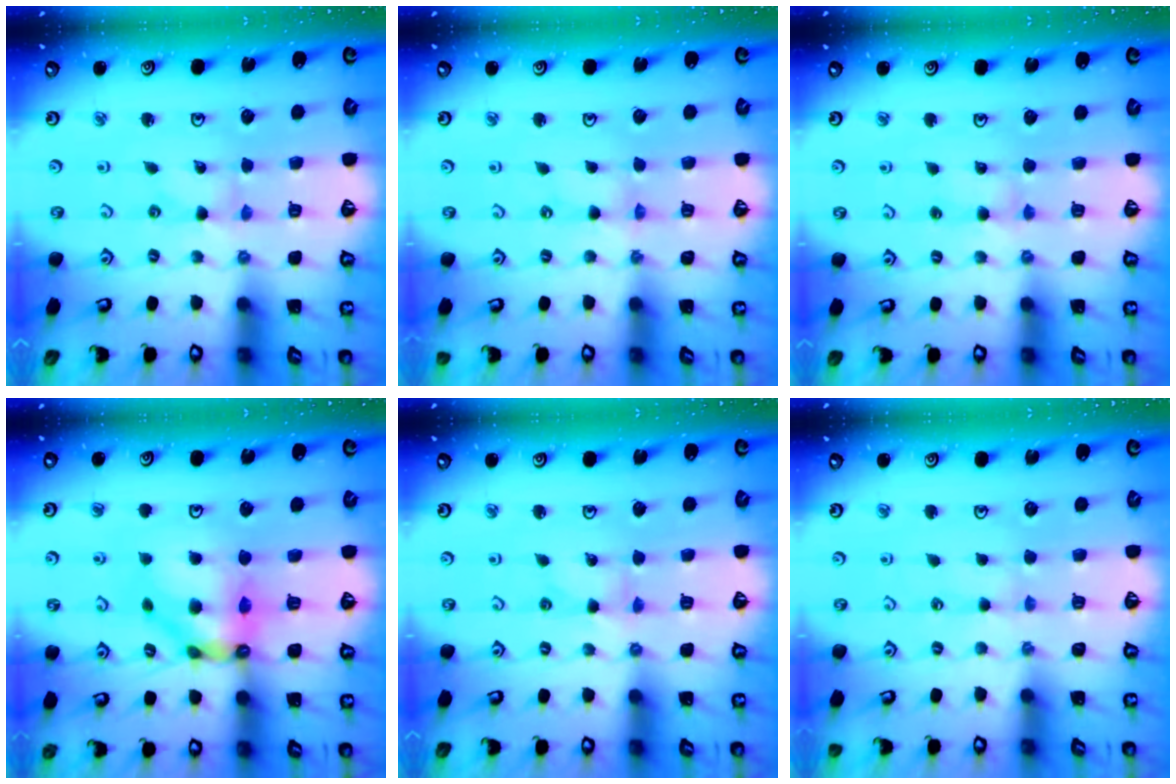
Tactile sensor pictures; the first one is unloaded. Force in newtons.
{"total": 0.0}
{"total": 3.3, "press": 3.2, "slide": 0.5}
{"total": 11.8, "press": 11.8, "slide": 1.0}
{"total": 0.8, "press": 0.8, "slide": 0.1}
{"total": 1.0, "press": 1.0, "slide": 0.2}